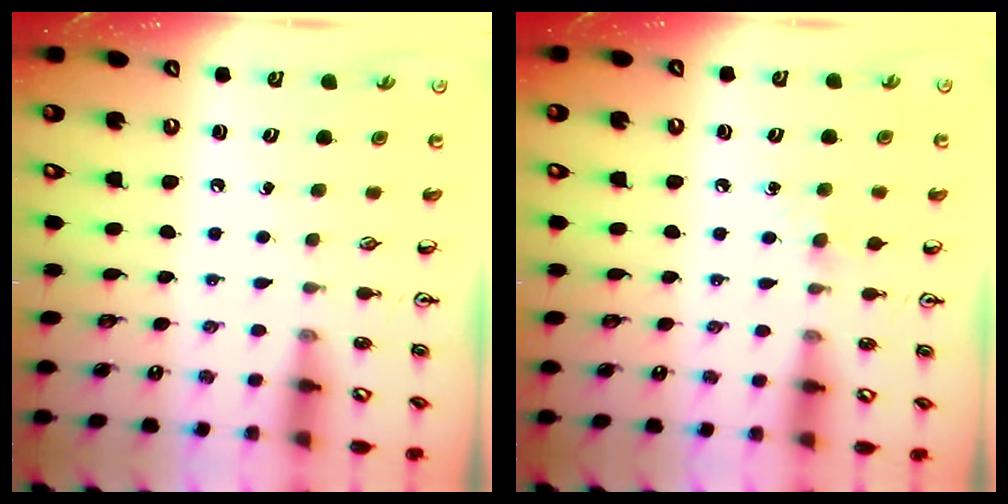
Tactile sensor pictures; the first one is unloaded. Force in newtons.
{"total": 5.4, "press": 5.3, "slide": 0.7}